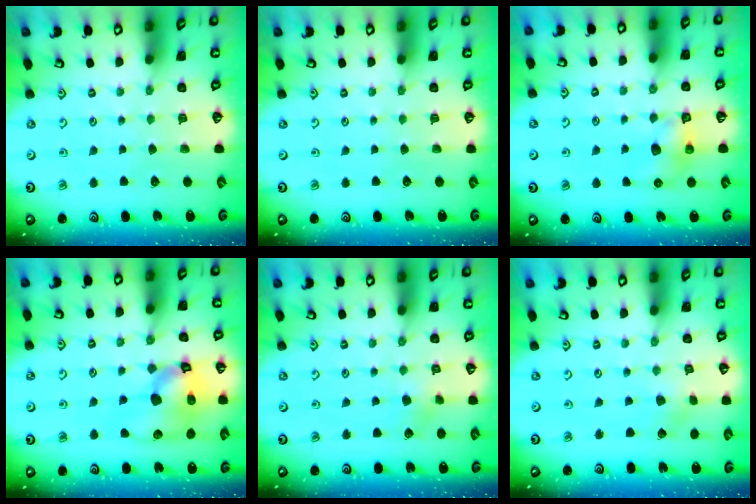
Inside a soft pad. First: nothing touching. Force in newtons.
{"total": 0.0}
{"total": 7.6, "press": 7.6, "slide": 0.1}
{"total": 17.5, "press": 17.3, "slide": 2.6}
{"total": 3.0, "press": 3.0, "slide": 0.3}
{"total": 2.1, "press": 2.1, "slide": 0.3}